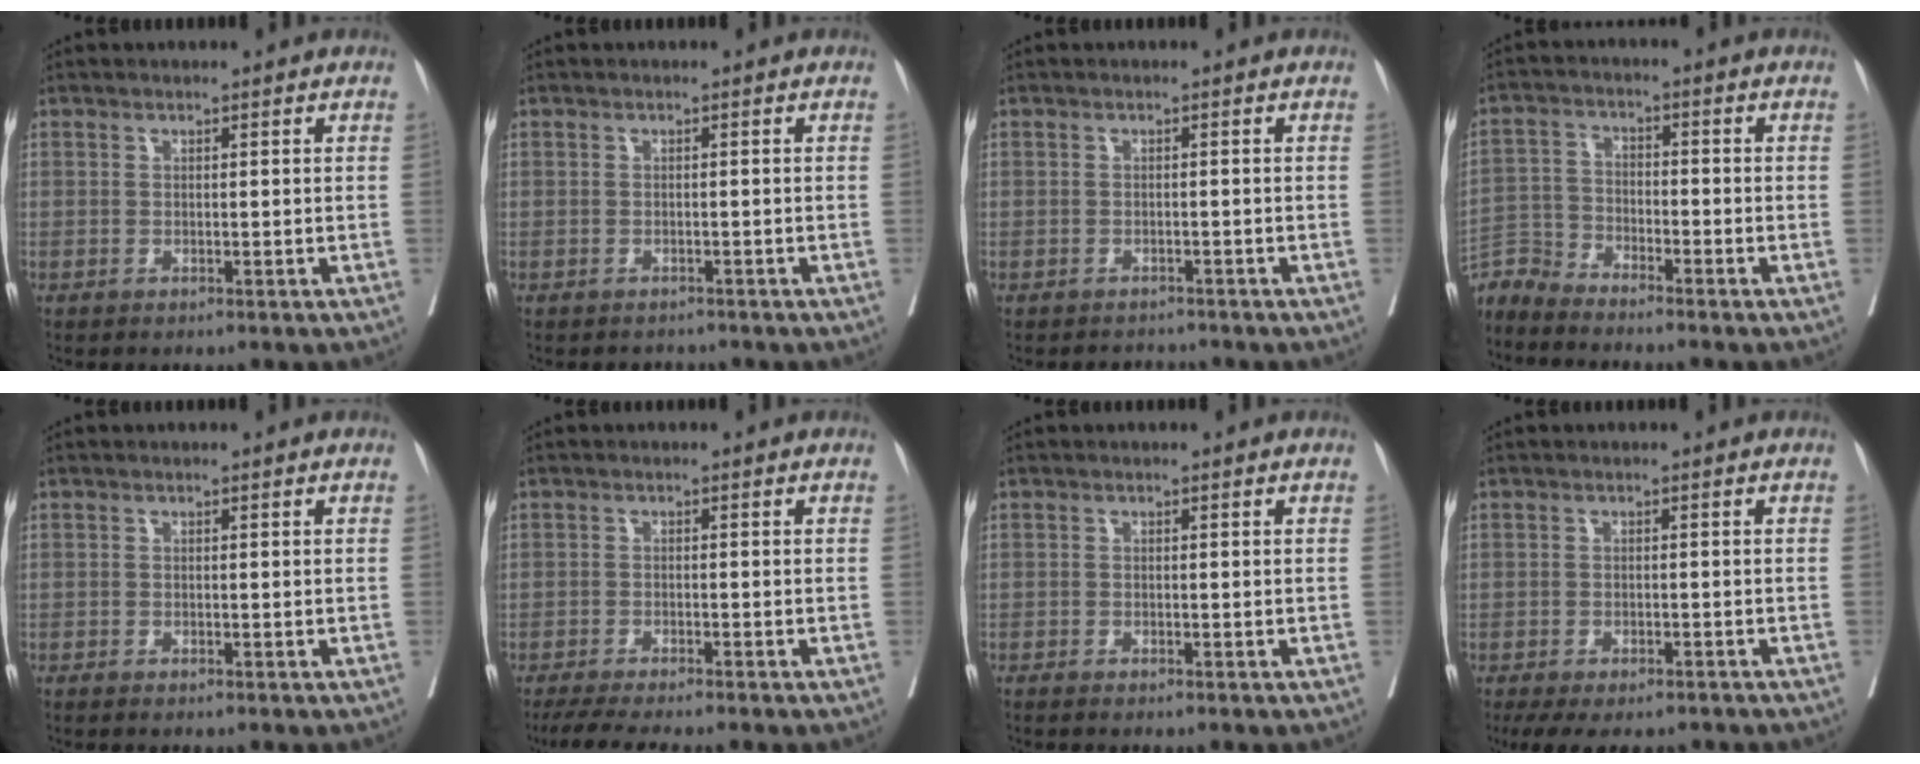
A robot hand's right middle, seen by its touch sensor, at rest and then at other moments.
{"total": 1.2, "force": [-1.1, 0.3, -0.3], "torque": [0.000, -0.003, -0.020]}
{"total": 1.6, "force": [-1.5, 0.3, -0.5], "torque": [0.007, -0.005, -0.023]}
{"total": 6.1, "force": [-6.1, -0.5, -0.3], "torque": [0.003, 0.002, -0.124]}
{"total": 1.7, "force": [-1.5, -0.2, 0.8], "torque": [-0.011, -0.001, -0.022]}
{"total": 7.2, "force": [-6.2, -0.5, 3.7], "torque": [-0.047, -0.017, -0.100]}
{"total": 2.6, "force": [-2.3, -0.3, 1.2], "torque": [-0.016, -0.001, -0.033]}
{"total": 10.7, "force": [-8.9, 3.5, 4.7], "torque": [-0.083, -0.007, -0.119]}